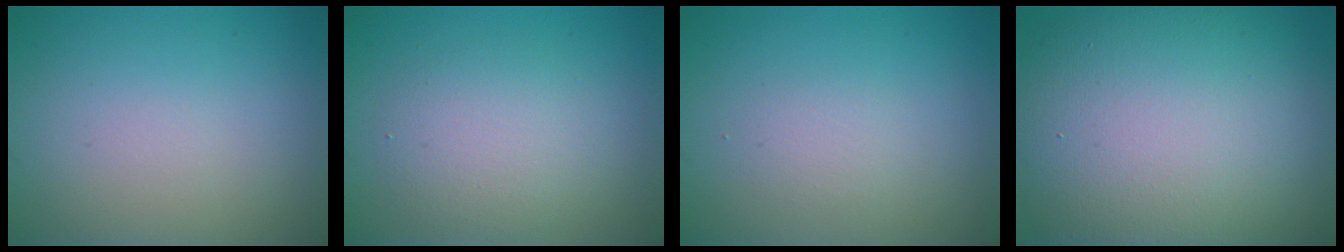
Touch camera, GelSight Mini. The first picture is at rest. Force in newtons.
{"total": 3.4, "press": 3.4, "slide": 0.4}
{"total": 1.2, "press": 1.2, "slide": 0.0}
{"total": 15.3, "press": 15.2, "slide": 1.2}